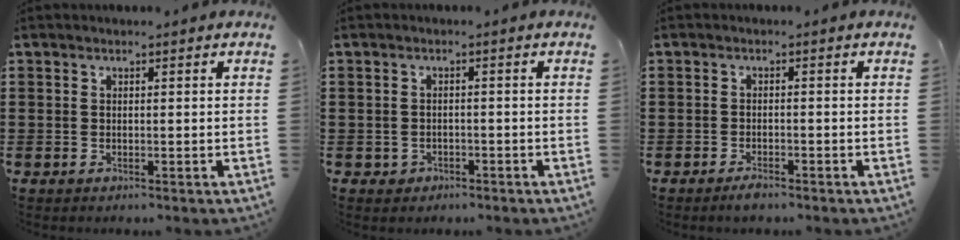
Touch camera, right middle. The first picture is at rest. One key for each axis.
{"total": 1.1, "fx": -0.8, "fy": 0.8, "fz": 0.2, "tx": -0.007, "ty": 0.001, "tz": -0.019}
{"total": 1.6, "fx": -1.3, "fy": 0.3, "fz": 0.8, "tx": -0.016, "ty": -0.001, "tz": -0.025}